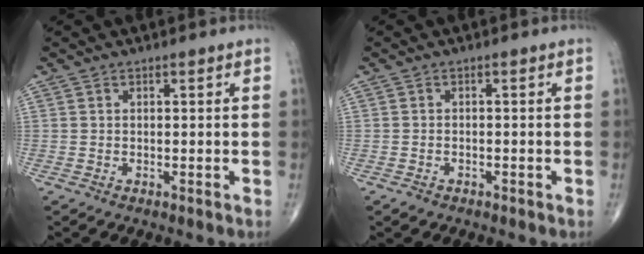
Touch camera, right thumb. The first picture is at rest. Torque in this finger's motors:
{"motor_torque": [0.17, 0.06, -0.04, -0.08, -0.01]}